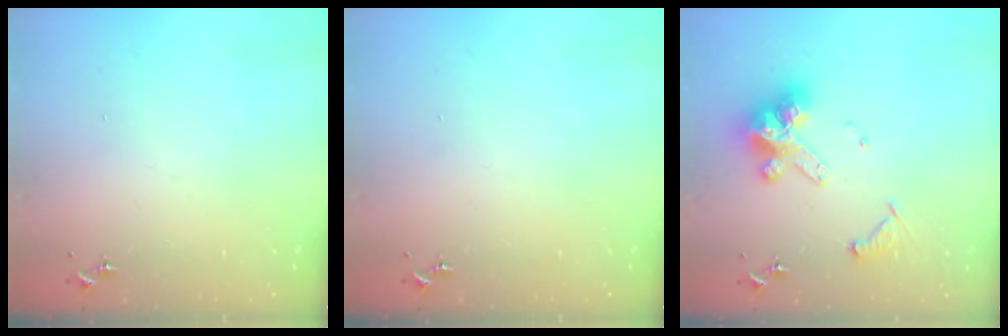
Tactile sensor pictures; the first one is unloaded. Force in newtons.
{"total": 0.0}
{"total": 14.8, "press": 14.6, "slide": 2.4}